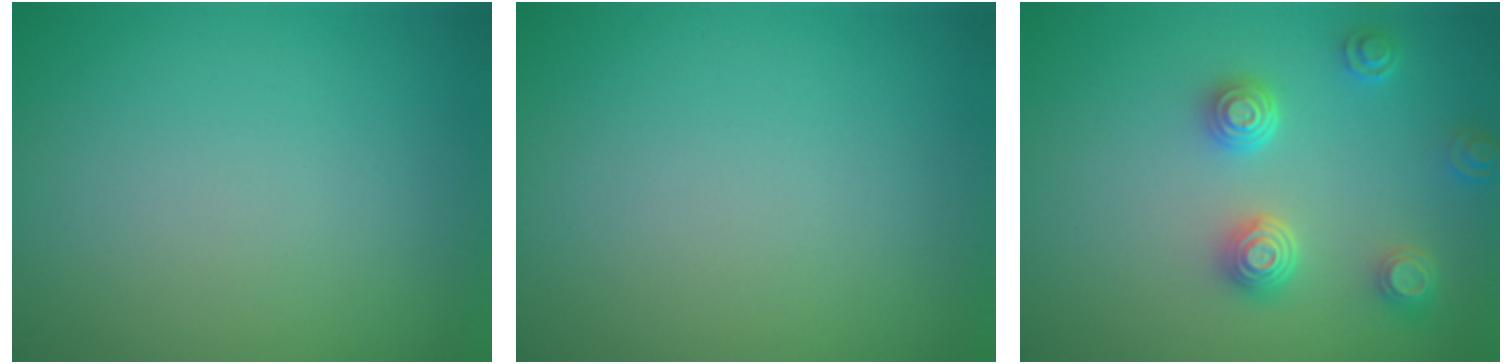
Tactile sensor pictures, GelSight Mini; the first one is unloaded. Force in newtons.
{"total": 0.0}
{"total": 3.8, "press": 3.2, "slide": 2.1}